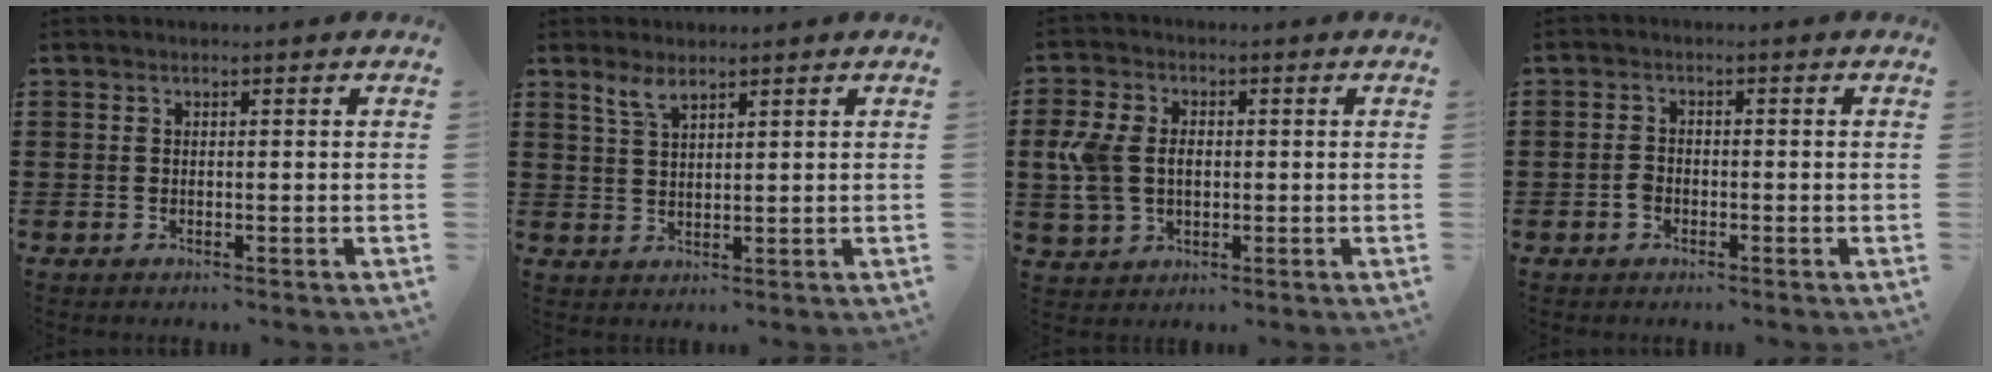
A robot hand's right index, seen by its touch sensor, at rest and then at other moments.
{"total": 2.8, "force": [2.1, 0.9, 1.6], "torque": [-0.038, 0.003, 0.039]}
{"total": 5.9, "force": [0.2, 4.4, 4.0], "torque": [-0.114, 0.004, -0.006]}
{"total": 1.9, "force": [-0.8, 1.3, 1.0], "torque": [-0.021, 0.000, -0.016]}